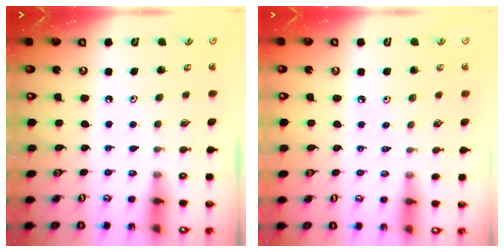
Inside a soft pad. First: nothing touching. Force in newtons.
{"total": 1.1, "press": 1.1, "slide": 0.4}